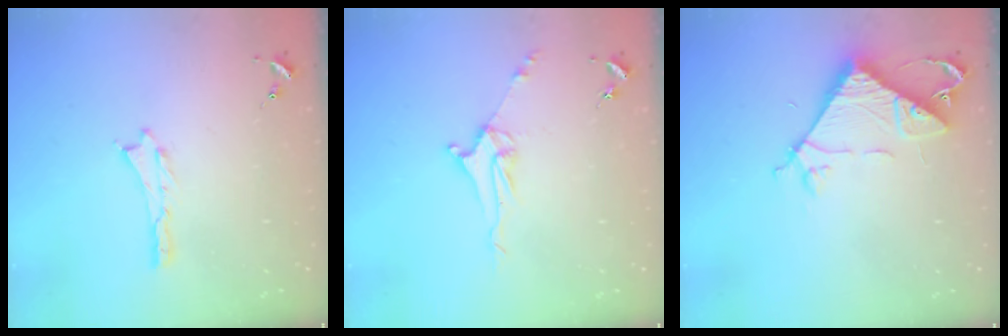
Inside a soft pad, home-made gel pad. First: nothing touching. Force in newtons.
{"total": 5.1, "press": 5.1, "slide": 0.6}
{"total": 8.0, "press": 8.0, "slide": 0.7}